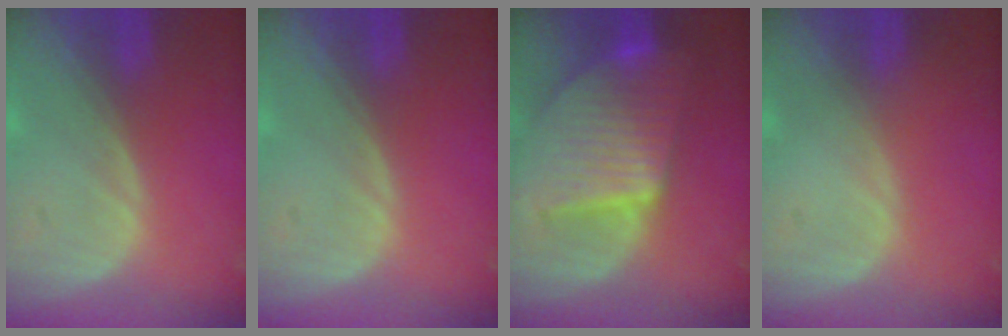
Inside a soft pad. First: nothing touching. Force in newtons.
{"total": 0.0}
{"total": 10.1, "press": 10.1, "slide": 0.7}
{"total": 0.0}